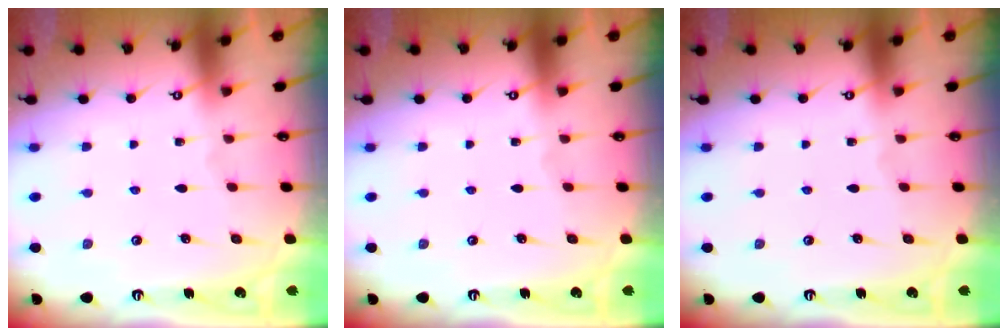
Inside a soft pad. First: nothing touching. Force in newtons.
{"total": 0.0}
{"total": 0.0}